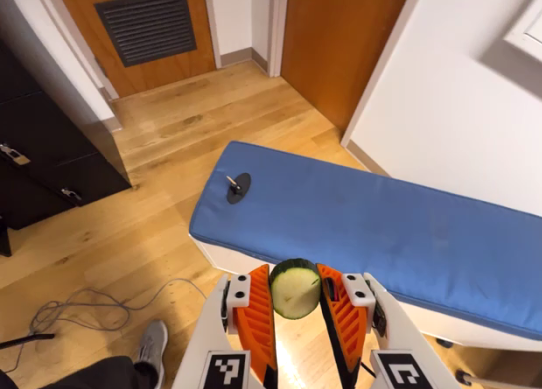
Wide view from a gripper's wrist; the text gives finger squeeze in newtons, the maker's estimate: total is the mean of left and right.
{"total": 9.5, "left": 9.2, "right": 9.8}